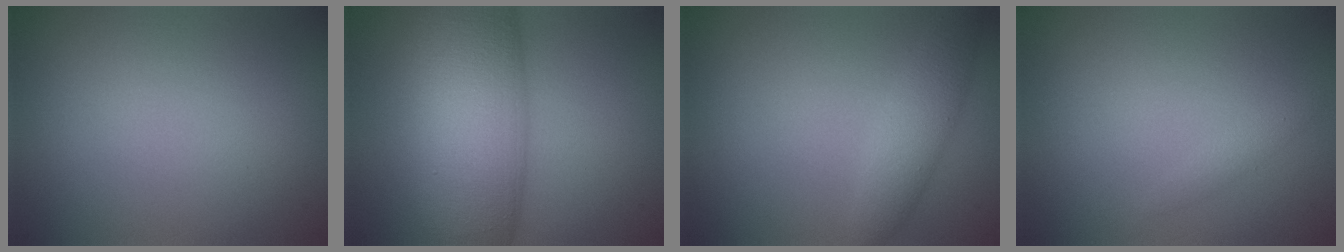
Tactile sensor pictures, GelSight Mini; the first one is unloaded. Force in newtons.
{"total": 11.9, "press": 11.9, "slide": 0.5}
{"total": 2.9, "press": 2.9, "slide": 0.2}
{"total": 0.8, "press": 0.8, "slide": 0.1}